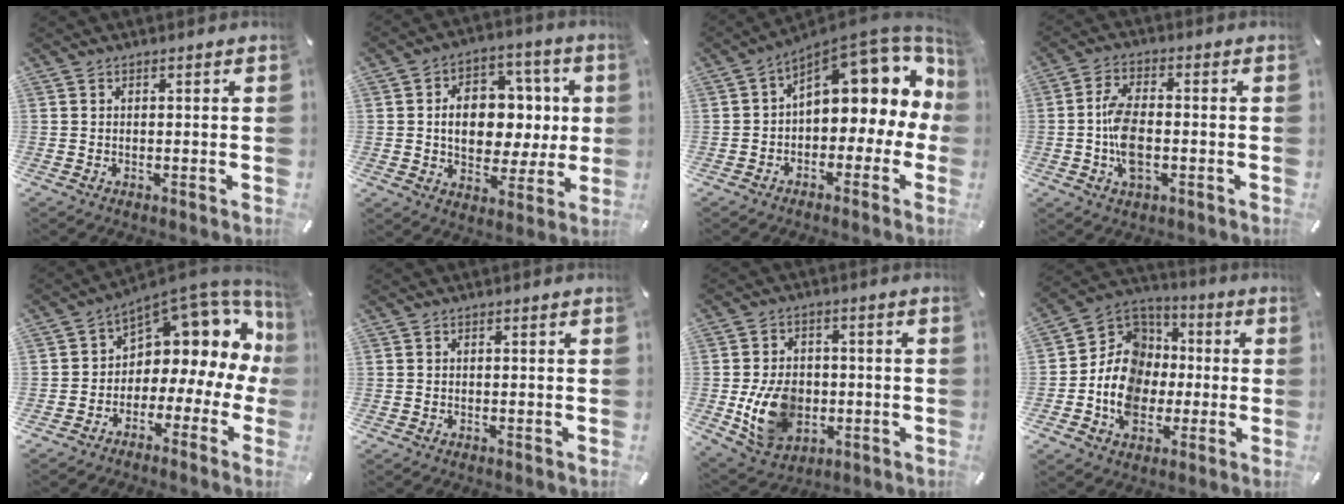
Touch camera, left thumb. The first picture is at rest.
{"total": 13.0, "force": [0.5, 10.3, 7.9], "torque": [-0.121, 0.007, 0.017]}
{"total": 14.7, "force": [6.9, 7.8, 10.4], "torque": [-0.135, -0.061, 0.113]}
{"total": 8.5, "force": [-1.6, 4.4, 7.1], "torque": [-0.150, 0.003, -0.029]}
{"total": 9.2, "force": [6.0, 5.8, 3.8], "torque": [-0.057, -0.073, 0.098]}
{"total": 0.0}
{"total": 12.8, "force": [-2.2, 10.0, 7.6], "torque": [-0.157, 0.006, -0.037]}
{"total": 14.9, "force": [-3.1, 12.7, 7.1], "torque": [-0.161, 0.011, -0.056]}